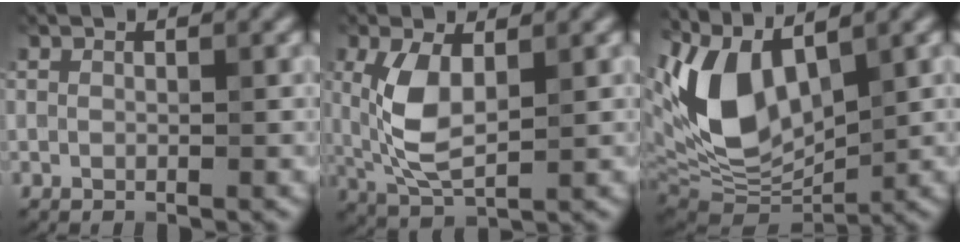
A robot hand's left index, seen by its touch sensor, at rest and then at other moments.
{"total": 5.5, "force": [0.9, 2.6, 4.8], "torque": [-0.113, -0.002, 0.025]}
{"total": 11.0, "force": [2.8, 6.0, 8.8], "torque": [-0.196, -0.001, 0.047]}